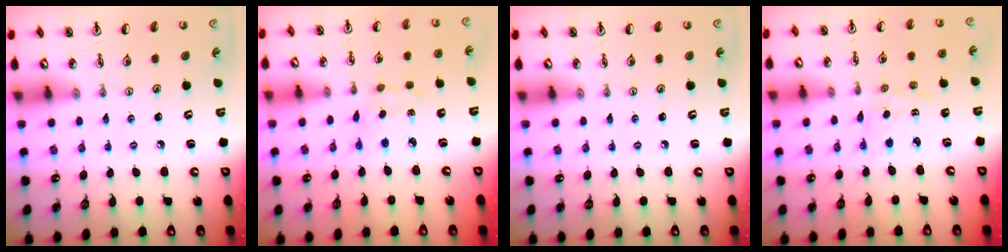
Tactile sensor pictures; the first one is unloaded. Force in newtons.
{"total": 2.8, "press": 2.8, "slide": 0.4}
{"total": 0.0}
{"total": 1.6, "press": 1.5, "slide": 0.7}